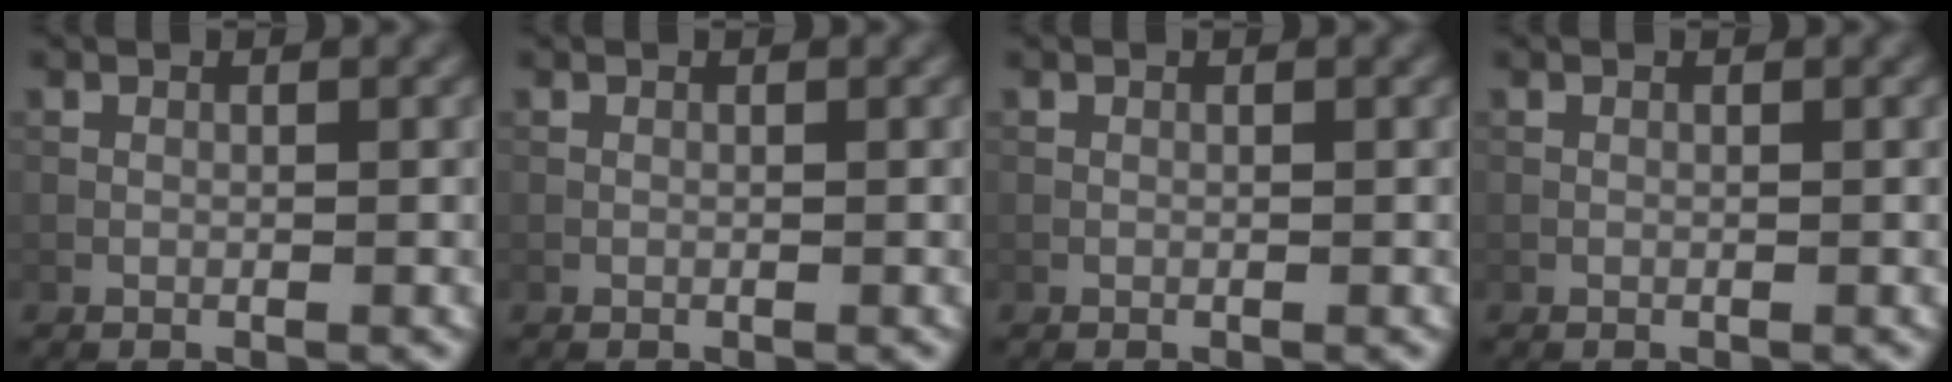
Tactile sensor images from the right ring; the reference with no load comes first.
{"total": 0.0}
{"total": 0.0}
{"total": 0.0}